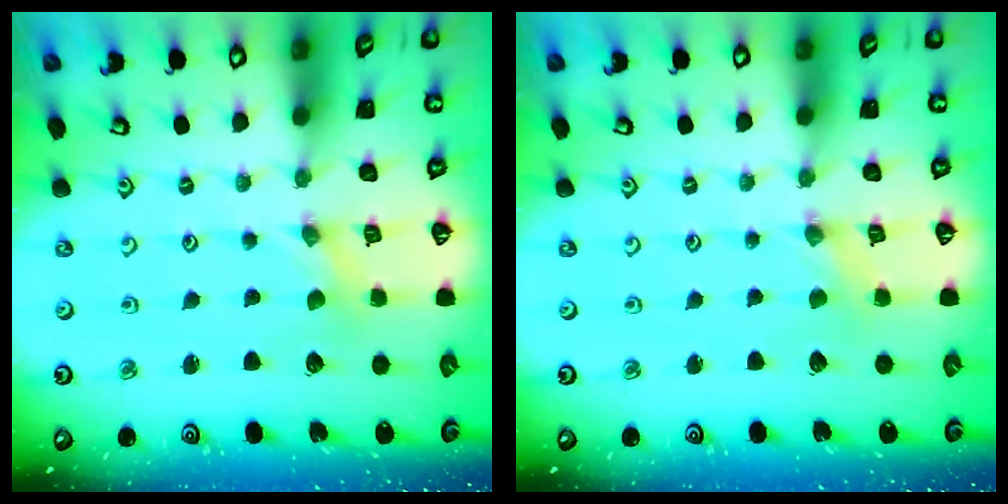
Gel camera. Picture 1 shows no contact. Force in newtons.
{"total": 0.0}